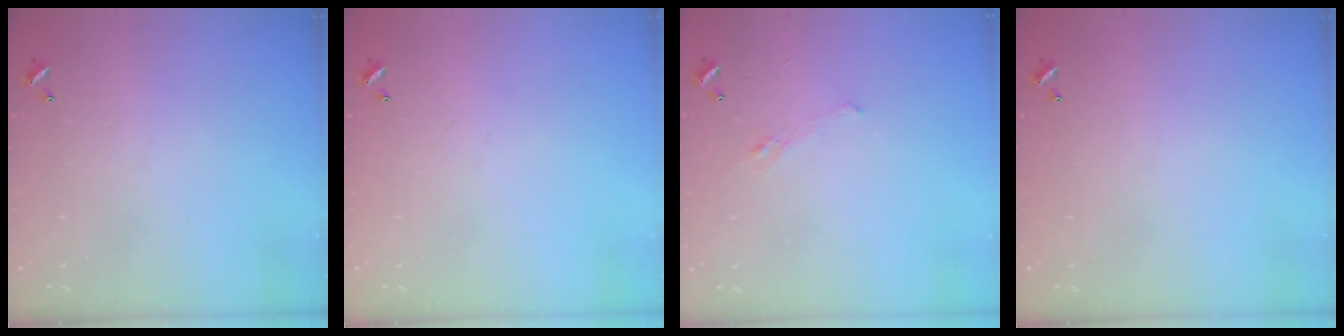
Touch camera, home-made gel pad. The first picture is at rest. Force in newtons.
{"total": 0.0}
{"total": 1.2, "press": 0.8, "slide": 0.9}
{"total": 0.0}